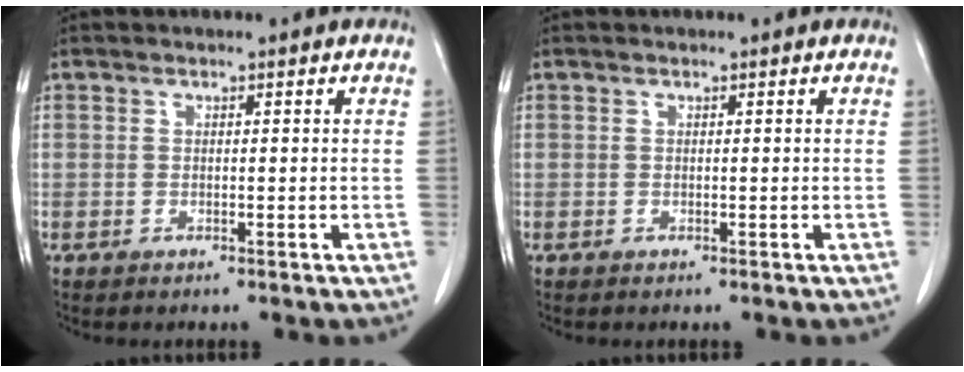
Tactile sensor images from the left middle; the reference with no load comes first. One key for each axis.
{"total": 0.0}